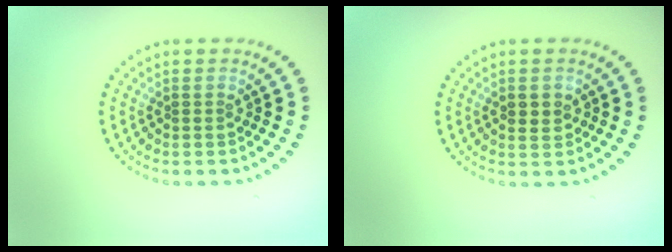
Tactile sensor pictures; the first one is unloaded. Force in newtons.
{"total": 1.3, "press": 1.3, "slide": 0.3}